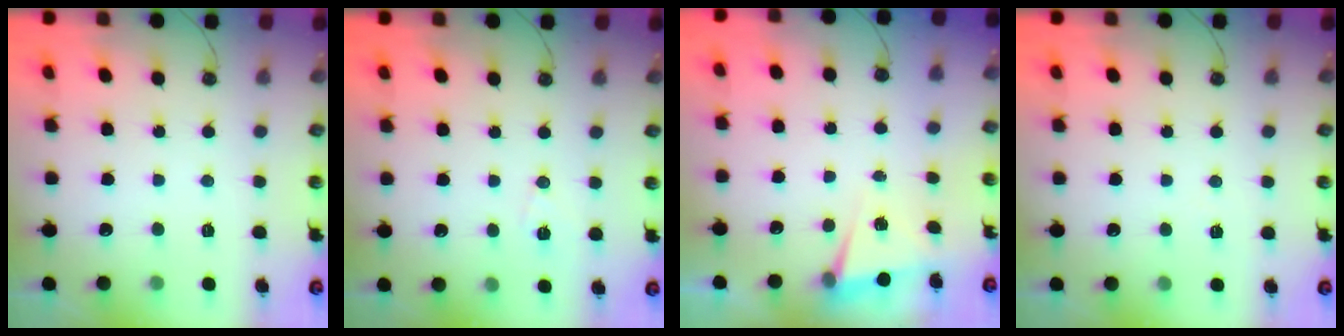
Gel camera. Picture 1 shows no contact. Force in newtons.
{"total": 6.7, "press": 6.1, "slide": 2.9}
{"total": 3.5, "press": 1.8, "slide": 3.0}
{"total": 5.5, "press": 3.3, "slide": 4.4}